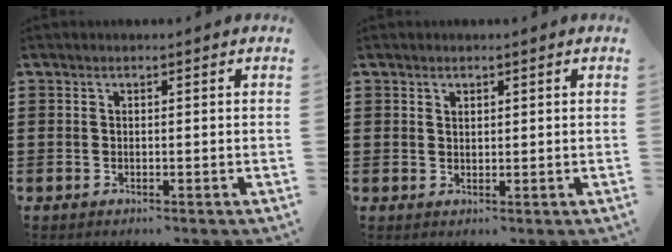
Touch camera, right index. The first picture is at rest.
{"total": 1.1, "force": [1.1, 0.2, 0.1], "torque": [-0.002, 0.002, 0.021]}